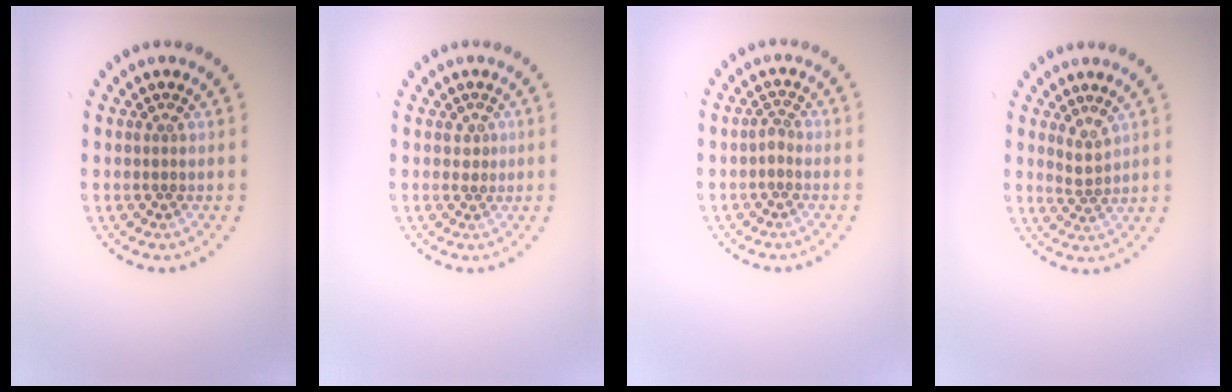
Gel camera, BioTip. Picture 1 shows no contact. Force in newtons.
{"total": 0.9, "press": 0.8, "slide": 0.5}
{"total": 0.9, "press": 0.7, "slide": 0.7}
{"total": 1.8, "press": 1.2, "slide": 1.3}